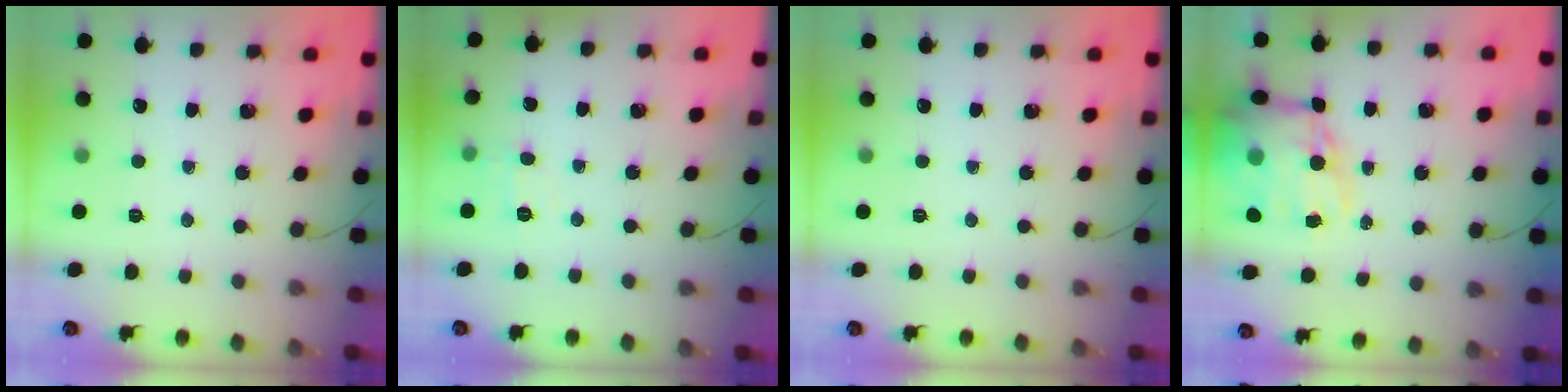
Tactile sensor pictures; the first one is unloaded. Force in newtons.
{"total": 5.3, "press": 5.0, "slide": 1.5}
{"total": 0.0}
{"total": 18.3, "press": 17.8, "slide": 4.2}